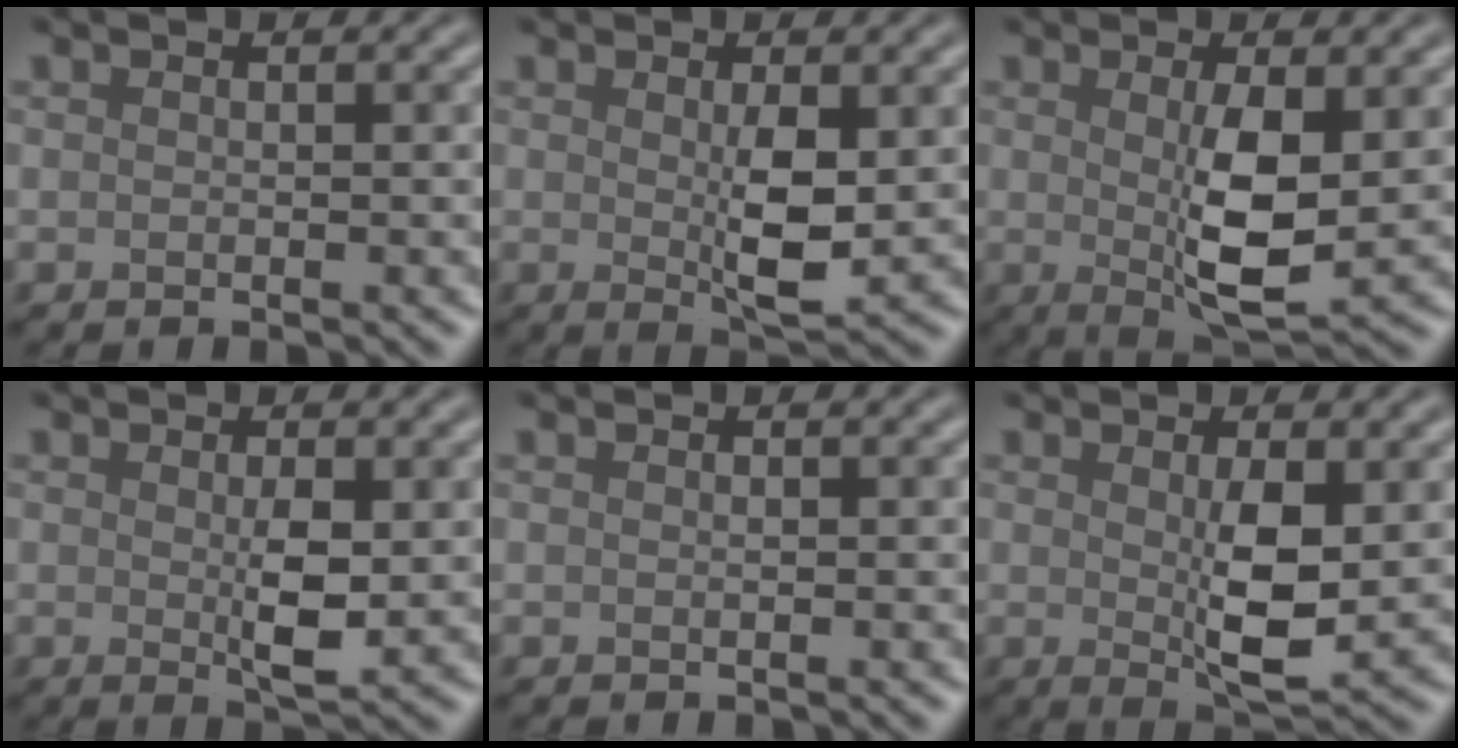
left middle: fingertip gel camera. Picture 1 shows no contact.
{"total": 3.5, "force": [0.2, 0.9, 3.4], "torque": [-0.065, -0.007, 0.008]}
{"total": 5.3, "force": [0.2, 1.4, 5.2], "torque": [-0.094, -0.012, 0.008]}
{"total": 2.7, "force": [0.0, 0.6, 2.6], "torque": [-0.052, -0.006, 0.003]}
{"total": 0.0}
{"total": 4.2, "force": [0.2, 1.0, 4.0], "torque": [-0.077, -0.010, 0.009]}